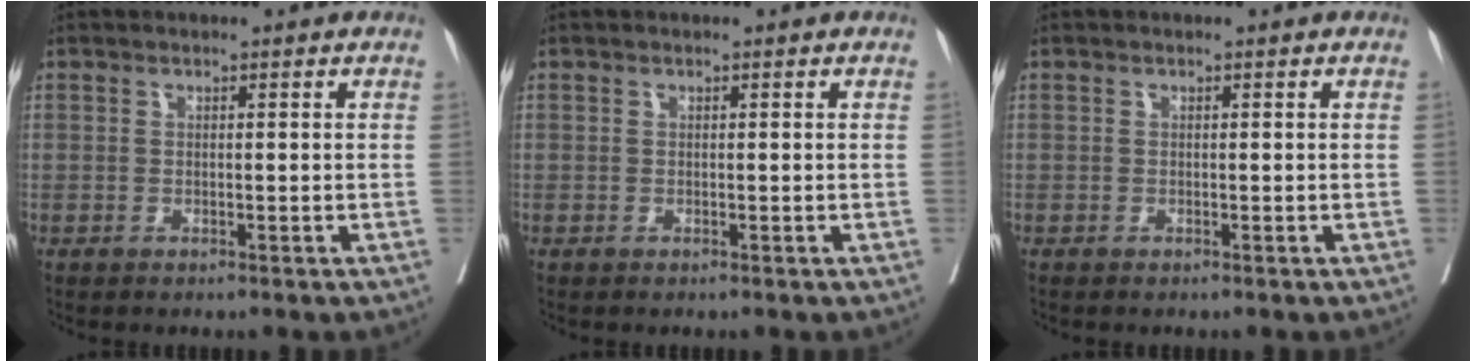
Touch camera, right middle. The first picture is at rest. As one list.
[{"total": 0.0}, {"total": 0.0}]